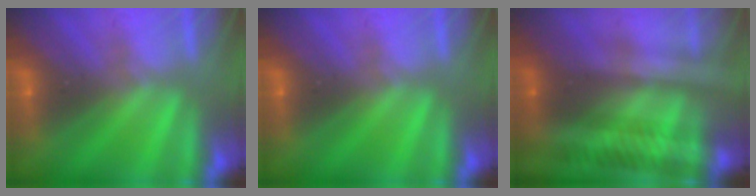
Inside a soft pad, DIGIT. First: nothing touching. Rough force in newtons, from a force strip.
{"total": 0.0}
{"total": 2.5}